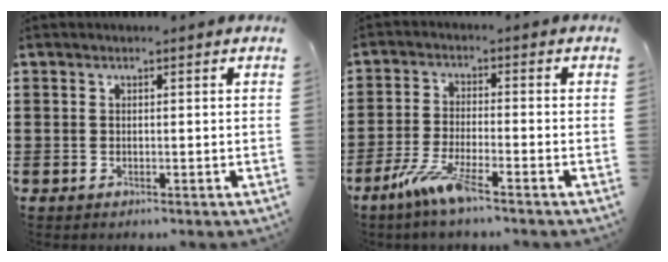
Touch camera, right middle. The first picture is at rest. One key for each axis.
{"total": 6.3, "fx": -4.3, "fy": 0.4, "fz": 4.7, "tx": -0.106, "ty": -0.018, "tz": -0.081}